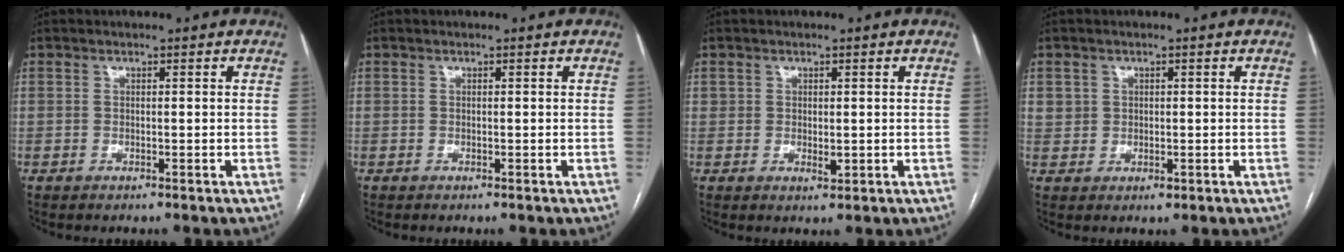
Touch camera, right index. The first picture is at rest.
{"total": 0.0}
{"total": 1.7, "force": [0.1, 1.1, 1.2], "torque": [-0.019, -0.003, 0.004]}
{"total": 2.5, "force": [0.6, 2.3, 0.7], "torque": [-0.014, 0.001, 0.018]}